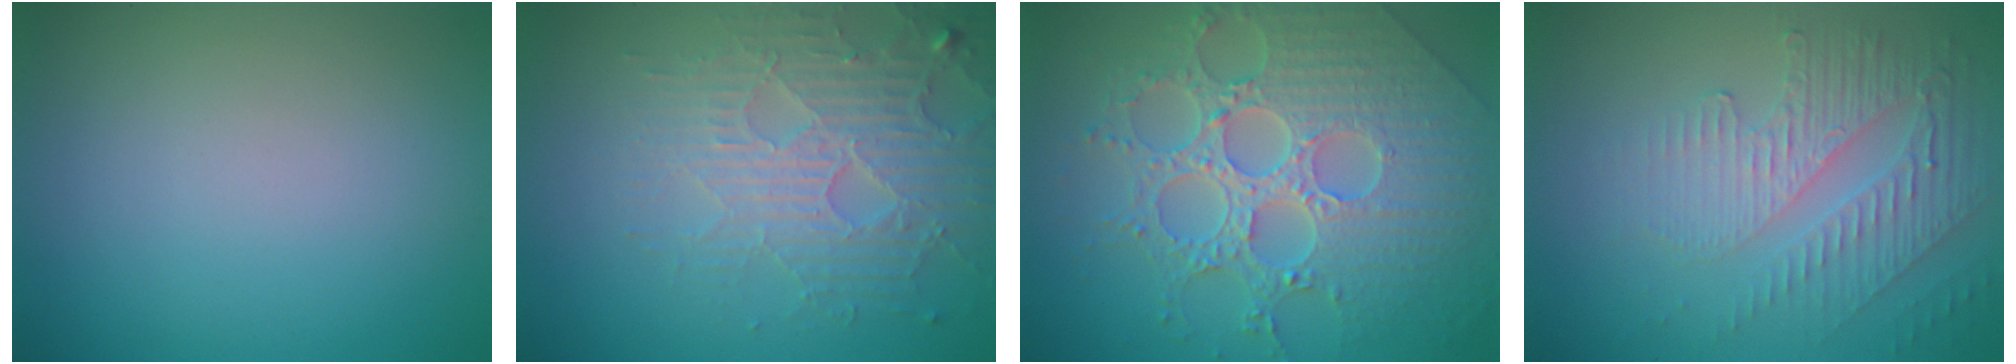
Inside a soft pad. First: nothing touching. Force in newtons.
{"total": 4.1, "press": 4.1, "slide": 0.4}
{"total": 8.6, "press": 6.3, "slide": 5.8}
{"total": 5.8, "press": 3.3, "slide": 4.7}